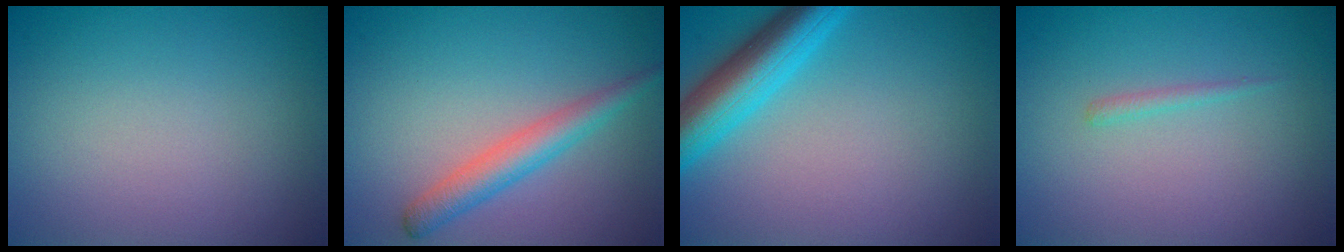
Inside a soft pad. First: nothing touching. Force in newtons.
{"total": 3.1, "press": 3.1, "slide": 0.1}
{"total": 6.0, "press": 6.0, "slide": 0.3}
{"total": 0.7, "press": 0.7, "slide": 0.1}